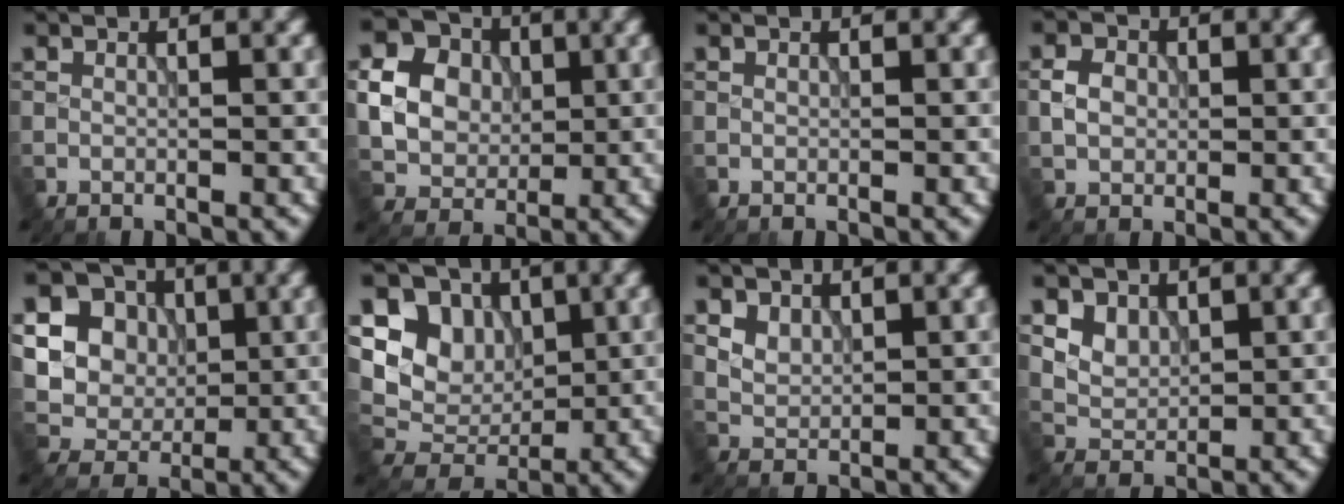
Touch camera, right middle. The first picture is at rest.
{"total": 7.3, "force": [0.9, 6.3, 3.4], "torque": [-0.080, 0.011, 0.004]}
{"total": 0.0}
{"total": 2.2, "force": [0.0, 1.9, 1.1], "torque": [-0.020, 0.001, -0.002]}
{"total": 11.7, "force": [2.8, 10.3, 4.7], "torque": [-0.129, 0.021, 0.049]}
{"total": 7.8, "force": [2.1, 6.4, 4.1], "torque": [-0.072, -0.006, 0.027]}
{"total": 2.4, "force": [1.4, 1.7, 0.9], "torque": [-0.025, -0.007, 0.038]}
{"total": 3.0, "force": [1.6, 2.2, 1.2], "torque": [-0.032, -0.010, 0.045]}